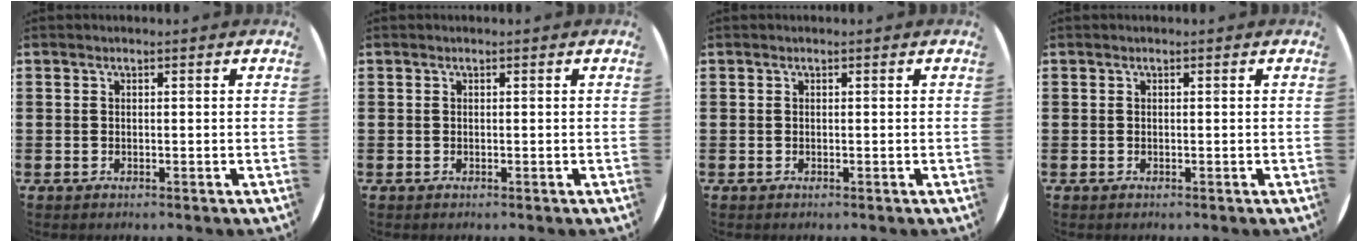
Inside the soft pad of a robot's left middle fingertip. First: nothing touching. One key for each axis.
{"total": 0.0}
{"total": 0.0}
{"total": 0.0}